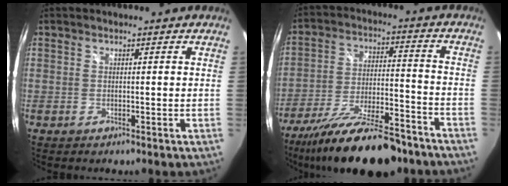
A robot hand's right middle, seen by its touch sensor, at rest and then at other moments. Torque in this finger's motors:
{"motor_torque": [1.07, -1.07, 0.28, 0.14]}